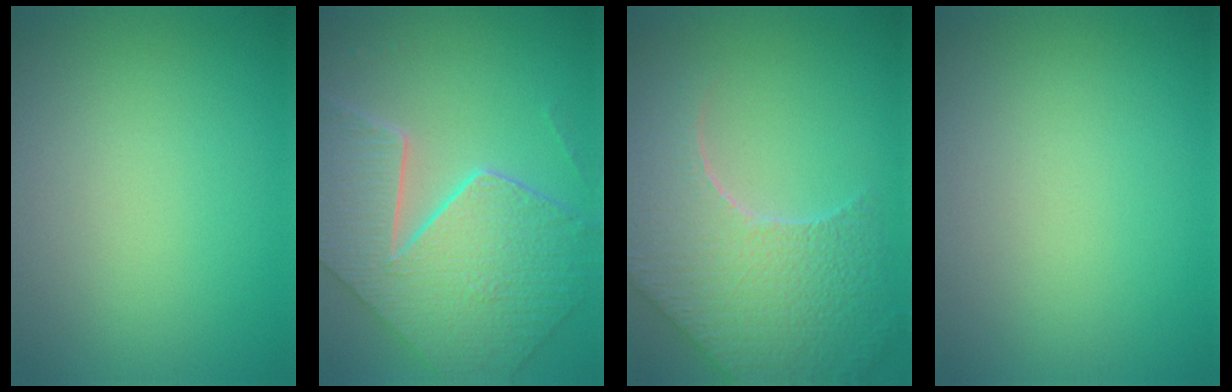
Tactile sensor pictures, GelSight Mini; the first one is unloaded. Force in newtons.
{"total": 9.3, "press": 6.7, "slide": 6.4}
{"total": 9.2, "press": 6.4, "slide": 6.6}
{"total": 0.0}